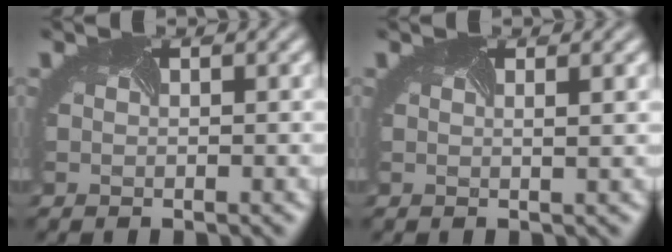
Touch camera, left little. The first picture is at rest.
{"total": 1.6, "force": [0.6, 0.6, 1.4], "torque": [-0.004, 0.004, -0.007]}